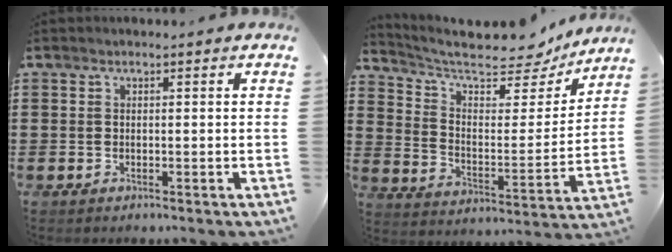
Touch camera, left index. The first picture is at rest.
{"total": 9.1, "force": [8.0, 1.7, 3.9], "torque": [-0.096, -0.058, 0.133]}